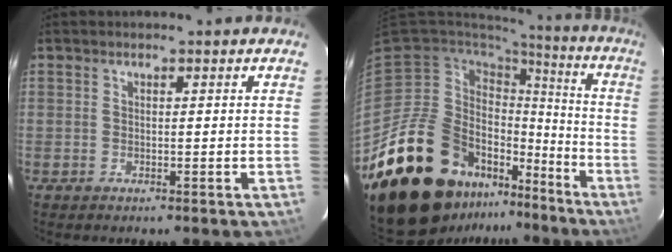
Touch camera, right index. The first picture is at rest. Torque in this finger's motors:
{"motor_torque": [0.98, -1.16, 0.19, -0.21]}